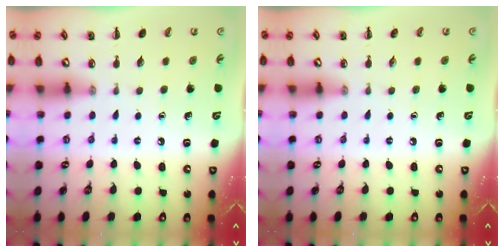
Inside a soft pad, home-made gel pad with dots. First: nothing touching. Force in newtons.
{"total": 0.0}